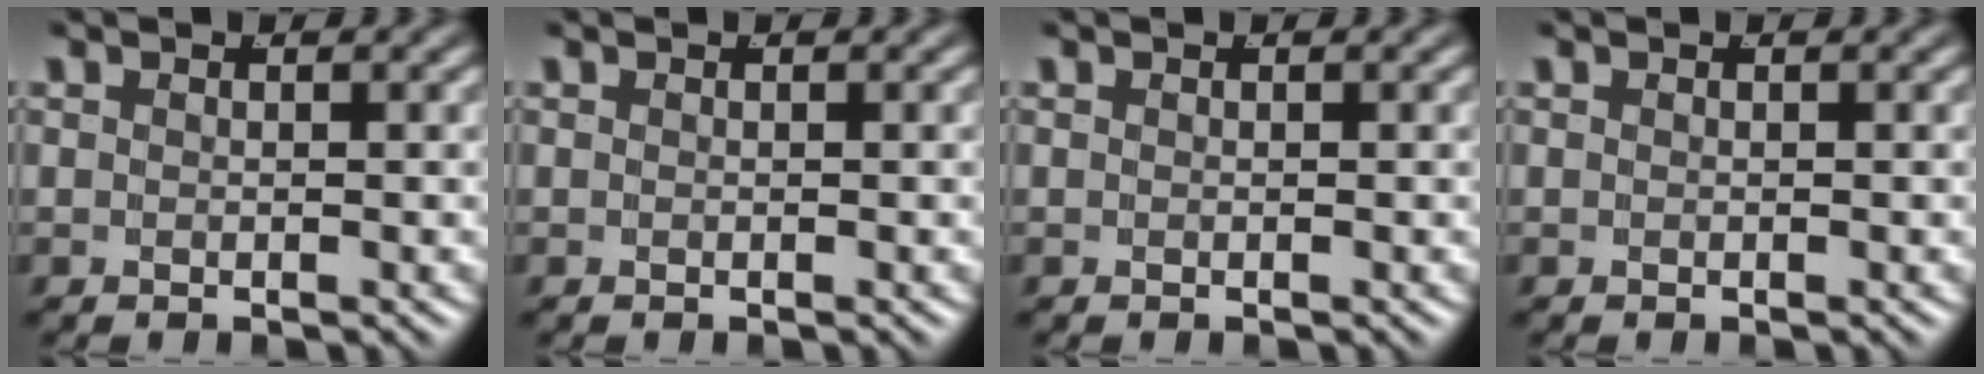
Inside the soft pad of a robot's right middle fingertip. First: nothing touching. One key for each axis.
{"total": 0.0}
{"total": 0.0}
{"total": 0.0}